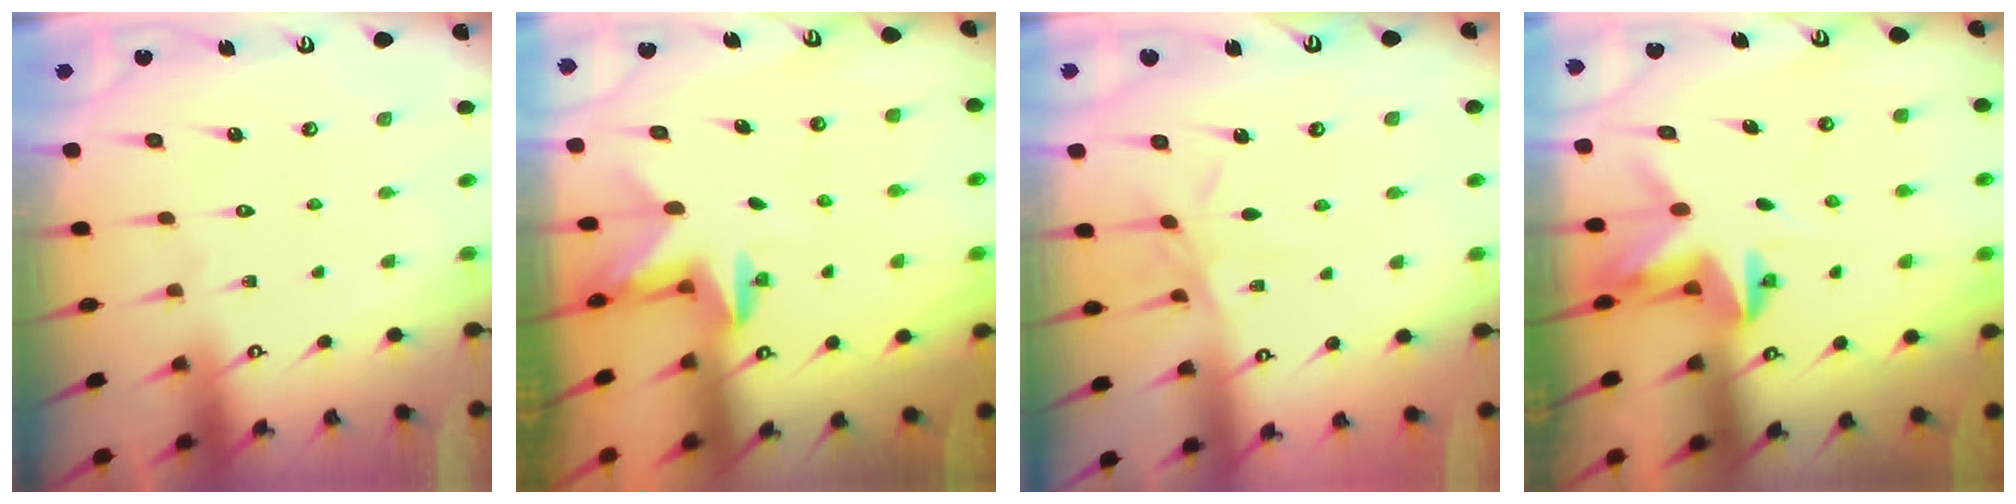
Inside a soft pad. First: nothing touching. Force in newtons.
{"total": 2.5, "press": 2.5, "slide": 0.4}
{"total": 6.8, "press": 6.7, "slide": 0.5}
{"total": 3.4, "press": 3.4, "slide": 0.2}